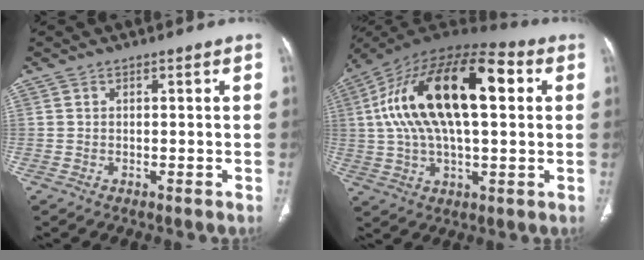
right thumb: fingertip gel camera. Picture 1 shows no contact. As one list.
[{"total": 25.7, "force": [5.1, 11.9, 22.2], "torque": [-0.401, 0.030, 0.074]}]